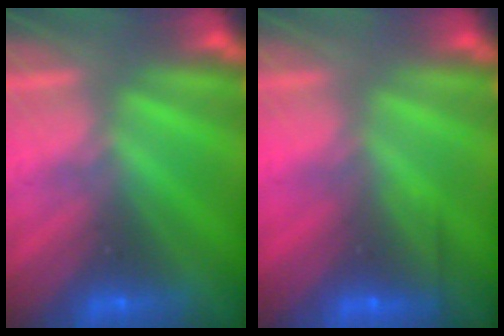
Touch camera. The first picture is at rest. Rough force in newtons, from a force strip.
{"total": 2.4}